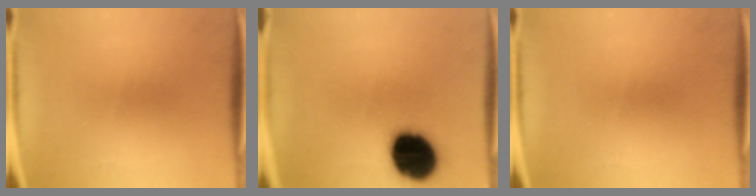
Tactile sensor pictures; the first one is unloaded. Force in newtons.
{"total": 19.6}
{"total": 0.0}